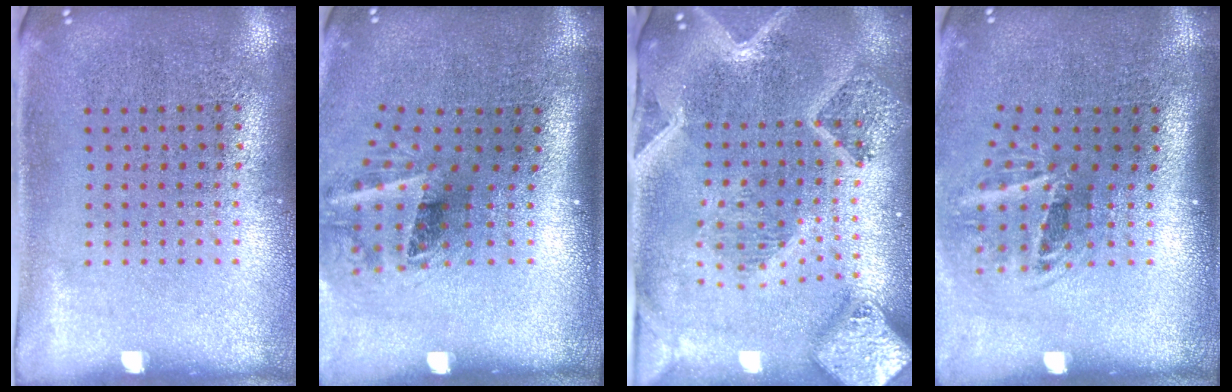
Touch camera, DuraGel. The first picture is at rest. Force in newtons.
{"total": 2.1, "press": 1.3, "slide": 1.7}
{"total": 3.6, "press": 2.9, "slide": 2.1}
{"total": 2.0, "press": 1.1, "slide": 1.6}